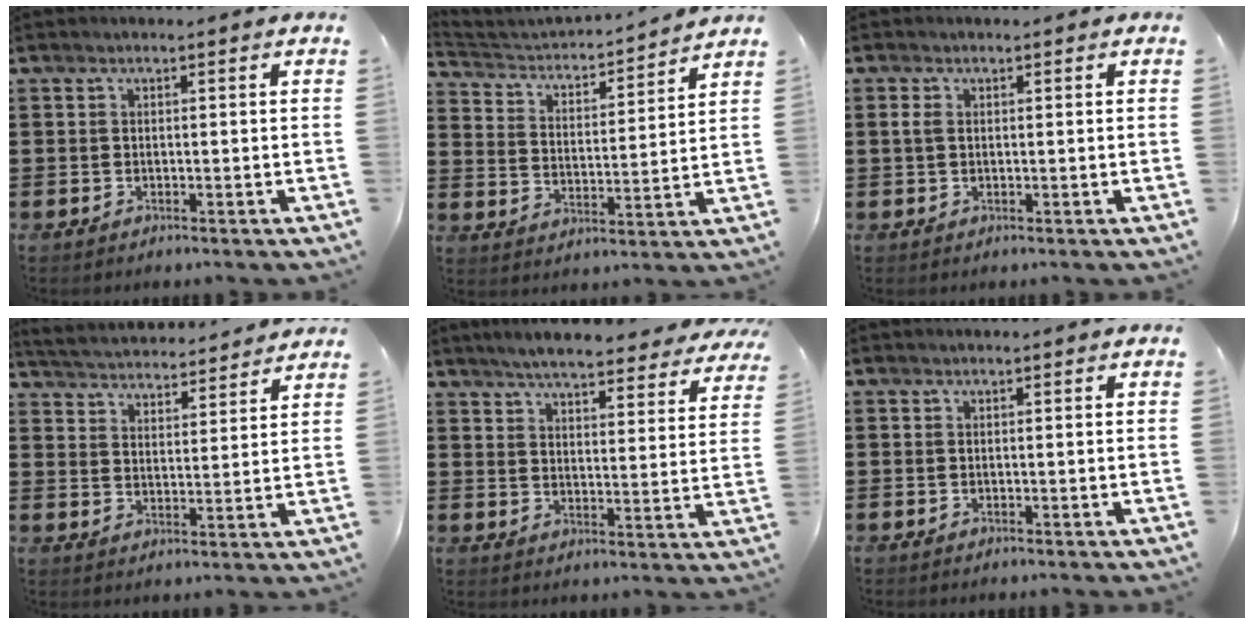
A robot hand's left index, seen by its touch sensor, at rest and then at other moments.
{"total": 2.7, "force": [2.7, 0.3, 0.5], "torque": [-0.031, -0.031, 0.036]}
{"total": 1.5, "force": [0.3, 0.9, 1.2], "torque": [-0.035, 0.002, 0.002]}
{"total": 3.8, "force": [3.8, -0.2, -0.2], "torque": [-0.019, -0.030, 0.061]}
{"total": 5.4, "force": [5.1, -0.1, 1.7], "torque": [-0.054, -0.025, 0.089]}
{"total": 0.0}